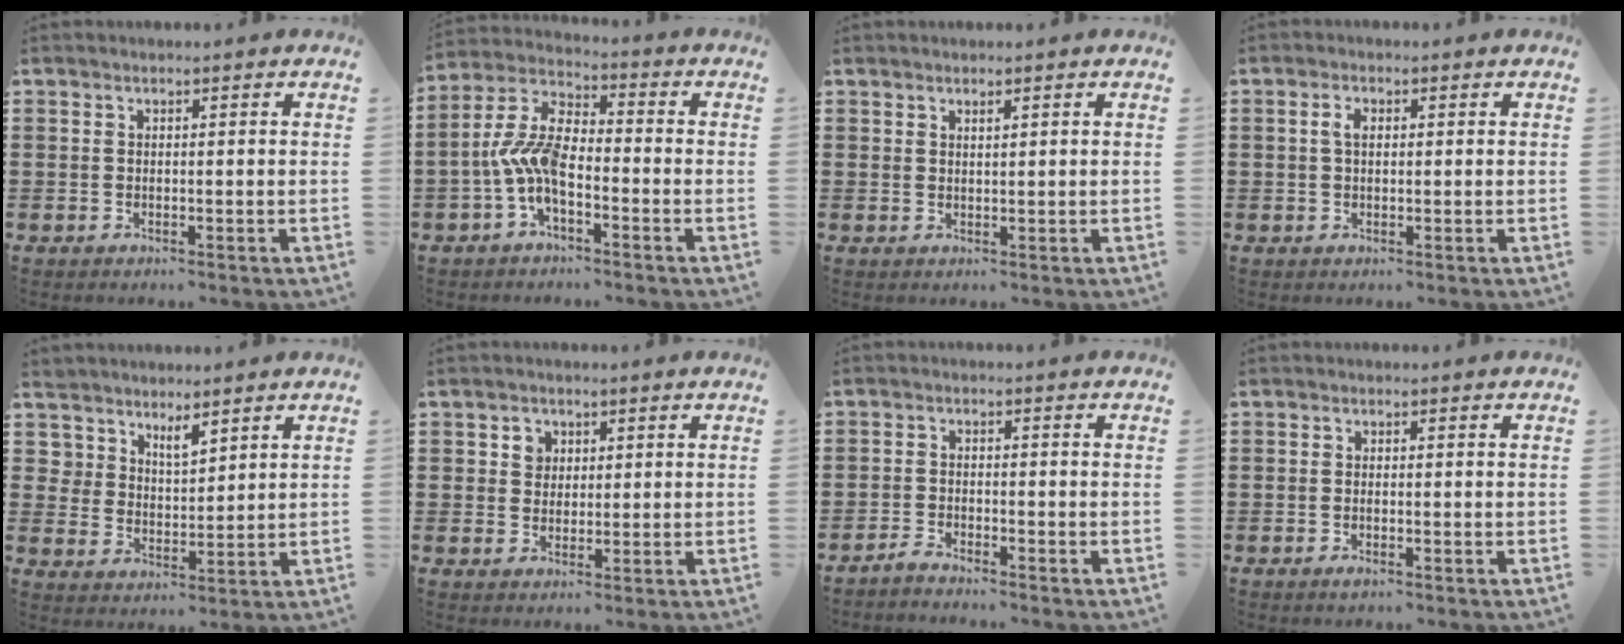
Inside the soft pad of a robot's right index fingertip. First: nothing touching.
{"total": 8.3, "force": [-3.2, 3.3, 6.9], "torque": [-0.175, -0.013, -0.066]}
{"total": 1.0, "force": [0.9, 0.3, 0.1], "torque": [-0.004, 0.001, 0.018]}
{"total": 2.0, "force": [0.4, 1.0, 1.7], "torque": [-0.036, 0.008, 0.004]}
{"total": 4.2, "force": [3.9, 1.5, 0.2], "torque": [-0.022, -0.005, 0.075]}
{"total": 2.5, "force": [1.0, 2.2, 0.6], "torque": [-0.013, 0.006, 0.015]}
{"total": 1.9, "force": [-1.9, 0.0, 0.1], "torque": [-0.006, 0.006, -0.039]}
{"total": 0.7, "force": [-0.4, -0.1, 0.6], "torque": [-0.013, -0.009, -0.004]}